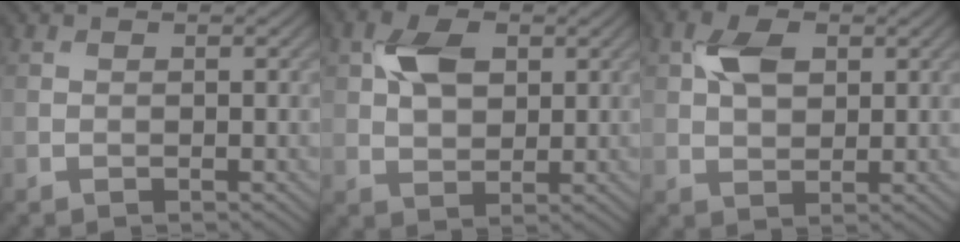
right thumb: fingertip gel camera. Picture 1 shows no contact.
{"total": 6.0, "force": [1.9, 3.8, 4.3], "torque": [-0.089, 0.004, 0.031]}
{"total": 5.1, "force": [1.7, 3.2, 3.6], "torque": [-0.078, 0.006, 0.027]}